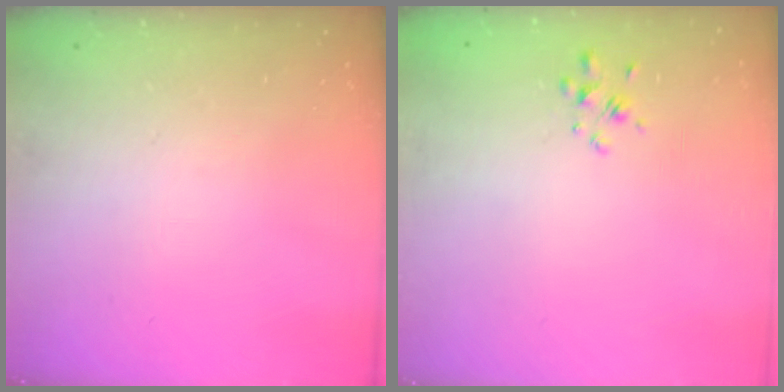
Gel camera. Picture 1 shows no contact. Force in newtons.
{"total": 2.2, "press": 2.0, "slide": 0.9}